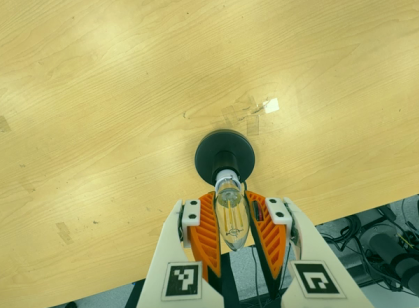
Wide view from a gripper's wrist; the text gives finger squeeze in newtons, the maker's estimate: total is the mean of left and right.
{"total": 13.3, "left": 12.6, "right": 14.1}